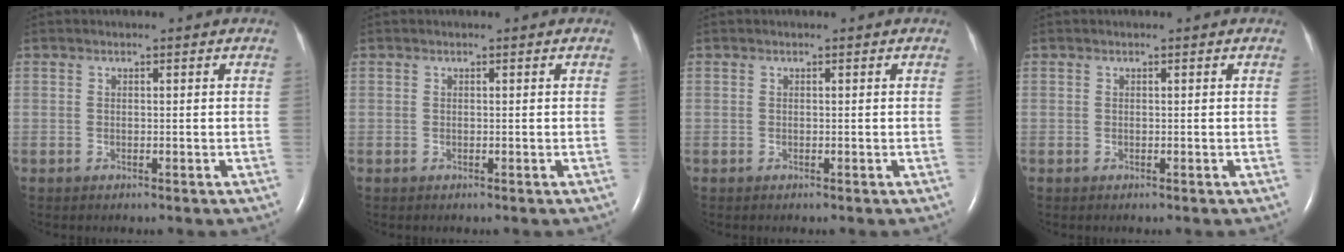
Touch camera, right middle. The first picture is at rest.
{"total": 0.0}
{"total": 0.0}
{"total": 0.0}